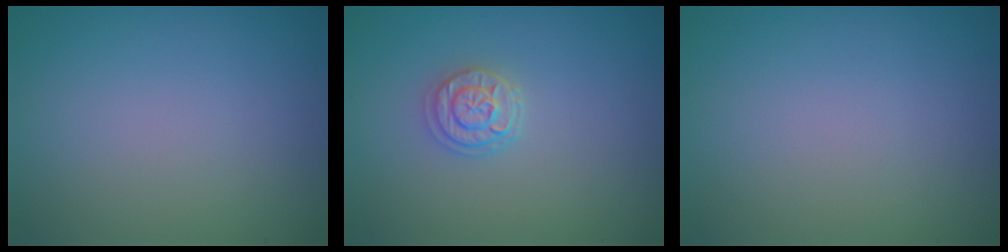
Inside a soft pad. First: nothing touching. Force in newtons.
{"total": 2.2, "press": 2.0, "slide": 0.8}
{"total": 0.0}